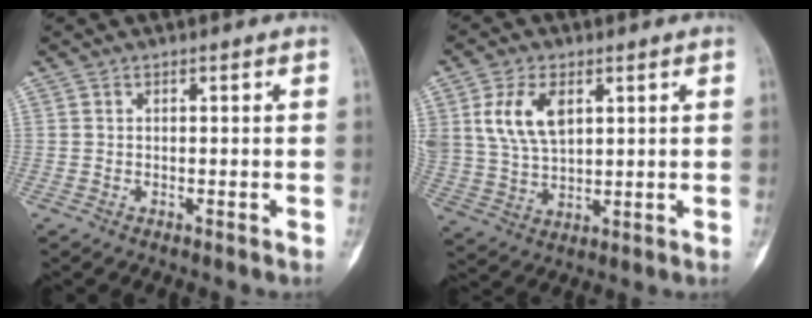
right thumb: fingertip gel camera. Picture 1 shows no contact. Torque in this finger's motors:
{"motor_torque": [-0.63, 1.26, 1.18, 0.31, 0.37]}